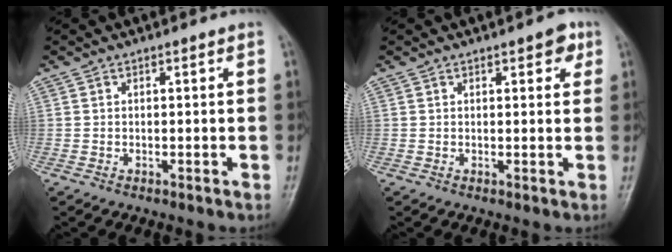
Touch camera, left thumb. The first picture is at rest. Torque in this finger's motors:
{"motor_torque": [-0.21, -0.14, 0.01, 0.29, 0.03]}